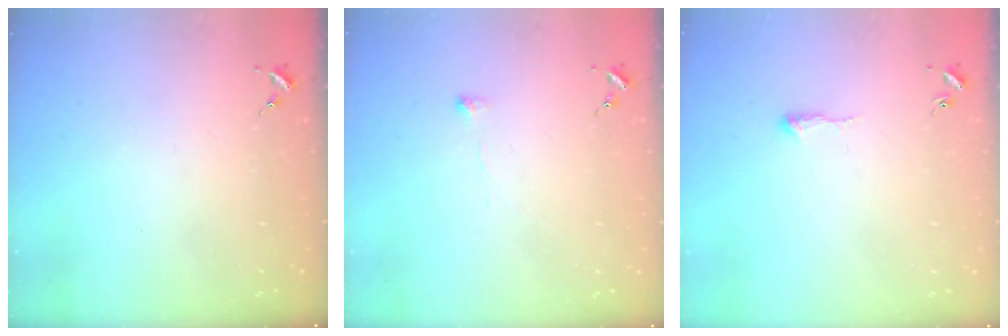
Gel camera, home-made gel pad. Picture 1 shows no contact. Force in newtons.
{"total": 4.6, "press": 4.6, "slide": 0.6}
{"total": 4.4, "press": 4.3, "slide": 0.7}